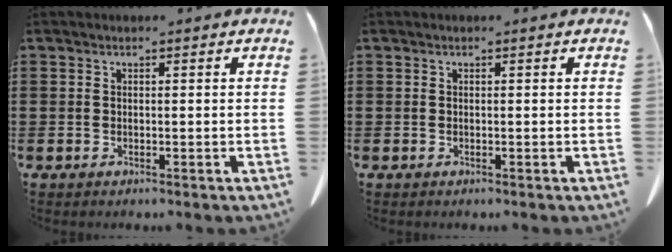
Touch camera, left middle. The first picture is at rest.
{"total": 0.0}